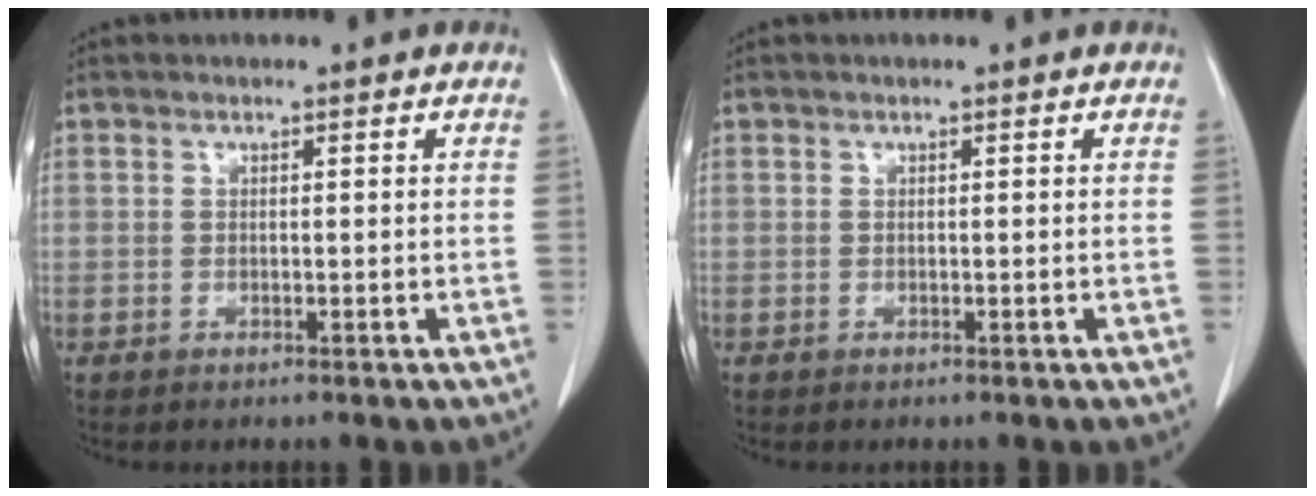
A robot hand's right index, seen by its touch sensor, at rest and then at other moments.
{"total": 0.0}